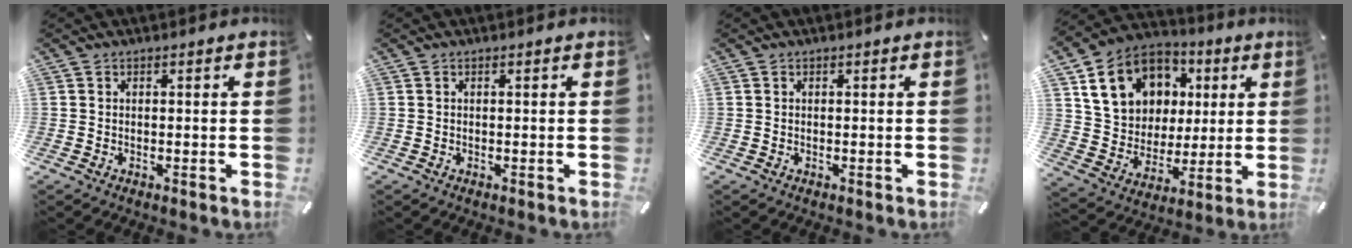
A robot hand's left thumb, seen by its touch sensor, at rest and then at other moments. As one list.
[{"total": 0.0}, {"total": 0.0}, {"total": 15.9, "force": [5.0, 13.8, 6.2], "torque": [-0.107, -0.006, 0.106]}]